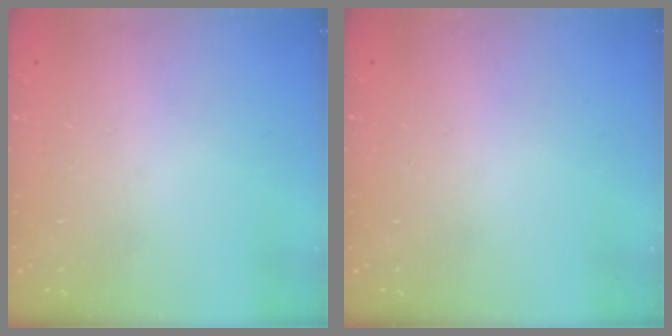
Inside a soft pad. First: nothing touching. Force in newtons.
{"total": 0.0}